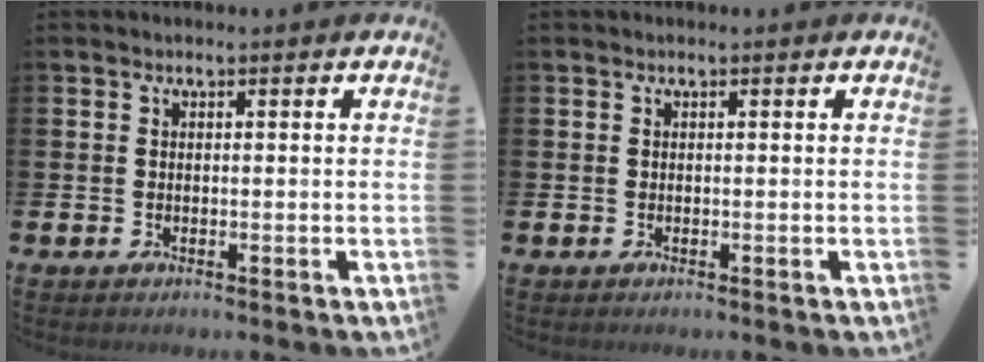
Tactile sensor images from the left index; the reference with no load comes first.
{"total": 0.0}